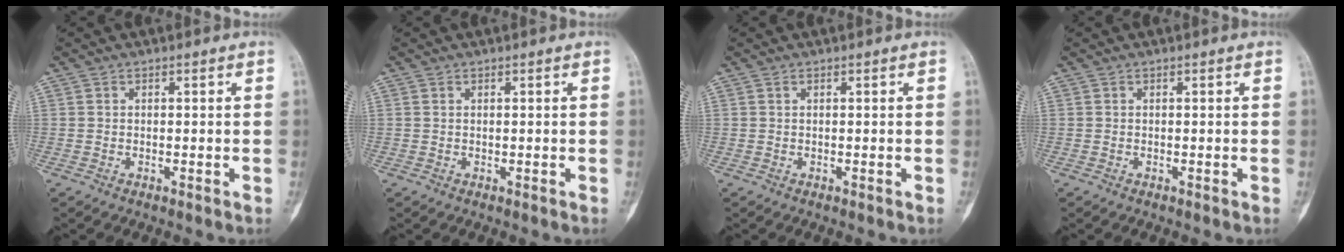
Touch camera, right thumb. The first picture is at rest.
{"total": 0.0}
{"total": 0.0}
{"total": 0.0}